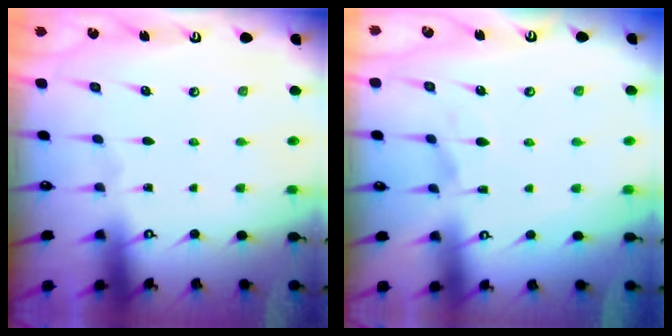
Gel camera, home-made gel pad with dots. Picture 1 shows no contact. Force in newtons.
{"total": 1.4, "press": 0.7, "slide": 1.1}